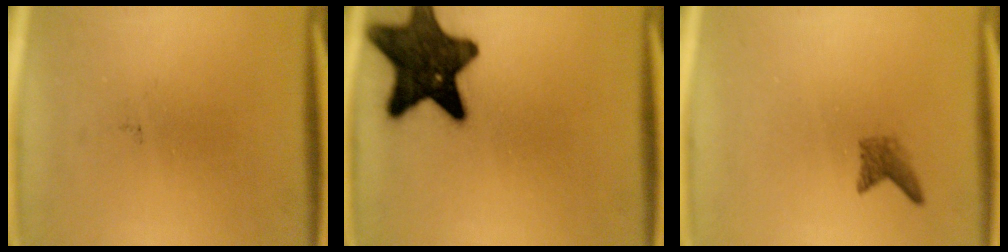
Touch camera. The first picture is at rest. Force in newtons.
{"total": 15.4}
{"total": 1.7}